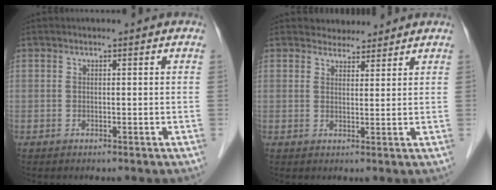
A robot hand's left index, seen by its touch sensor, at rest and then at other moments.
{"total": 3.5, "force": [3.3, 1.3, 0.1], "torque": [-0.001, 0.008, 0.048]}